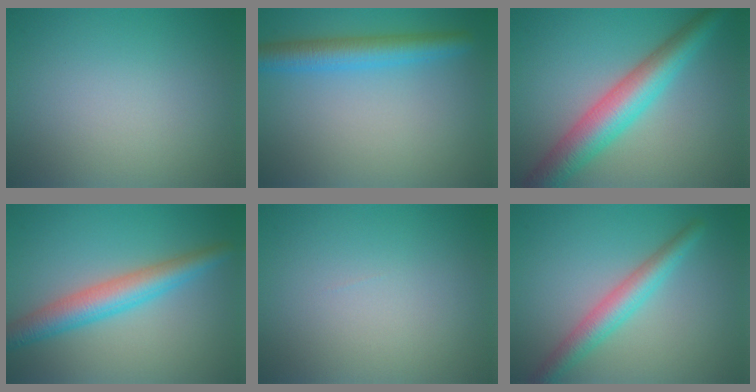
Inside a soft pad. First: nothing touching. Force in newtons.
{"total": 4.1, "press": 4.1, "slide": 0.3}
{"total": 6.6, "press": 6.6, "slide": 0.1}
{"total": 4.7, "press": 4.7, "slide": 0.1}
{"total": 0.0}
{"total": 3.7, "press": 3.7, "slide": 0.1}